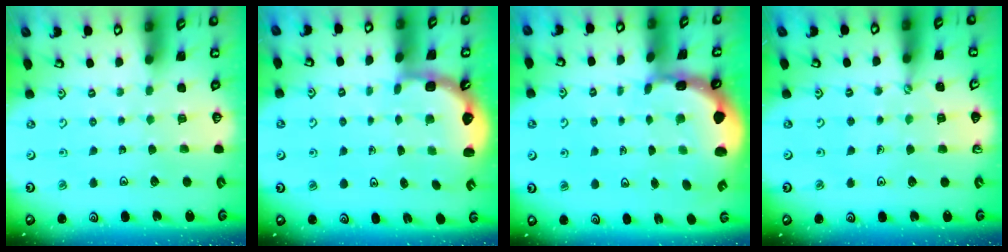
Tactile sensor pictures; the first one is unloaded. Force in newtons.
{"total": 2.4, "press": 2.0, "slide": 1.3}
{"total": 2.2, "press": 2.0, "slide": 0.9}
{"total": 2.4, "press": 2.4, "slide": 0.3}